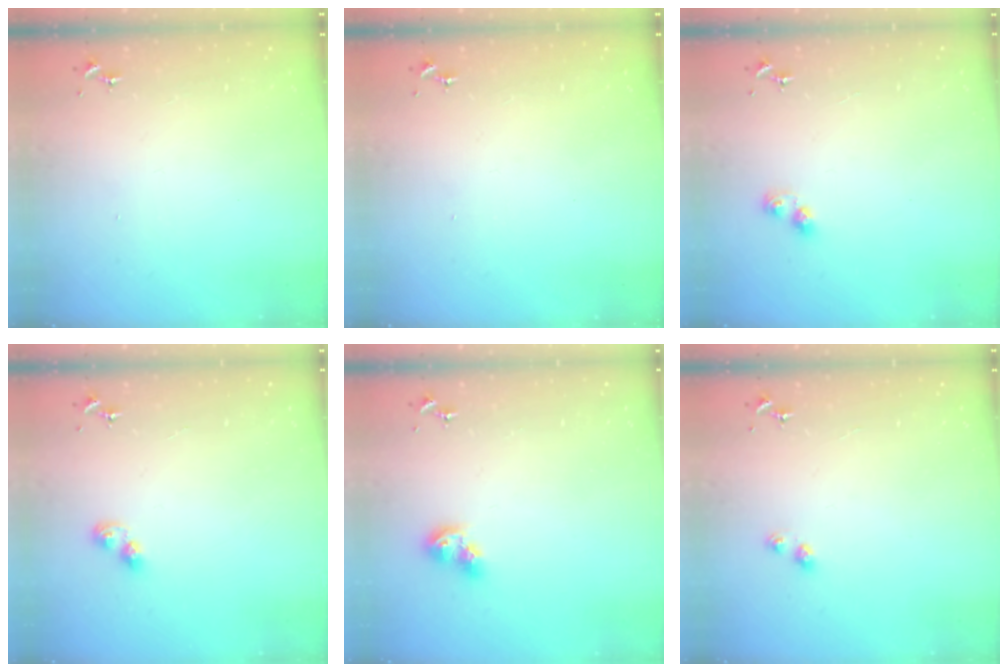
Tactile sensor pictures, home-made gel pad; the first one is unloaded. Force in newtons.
{"total": 0.0}
{"total": 4.9, "press": 4.9, "slide": 0.2}
{"total": 4.2, "press": 4.2, "slide": 0.5}
{"total": 9.8, "press": 9.7, "slide": 1.2}
{"total": 2.8, "press": 2.8, "slide": 0.4}